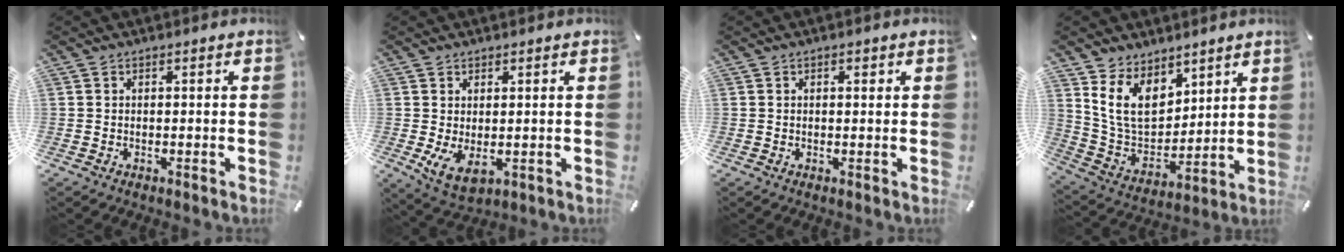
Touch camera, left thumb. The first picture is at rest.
{"total": 5.6, "force": [0.6, 3.2, 4.5], "torque": [-0.099, -0.011, 0.010]}
{"total": 0.9, "force": [0.3, 0.5, 0.7], "torque": [-0.015, 0.005, 0.004]}
{"total": 12.5, "force": [7.1, 8.6, 5.6], "torque": [-0.136, -0.047, 0.137]}